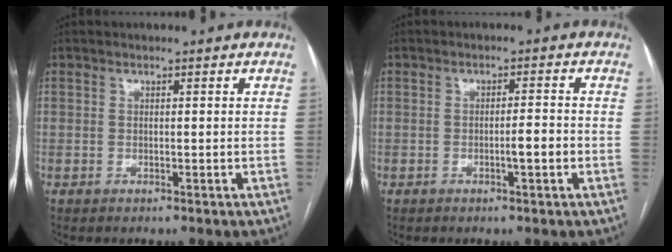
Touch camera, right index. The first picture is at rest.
{"total": 2.7, "force": [-0.9, 0.2, 2.6], "torque": [-0.043, 0.001, -0.011]}